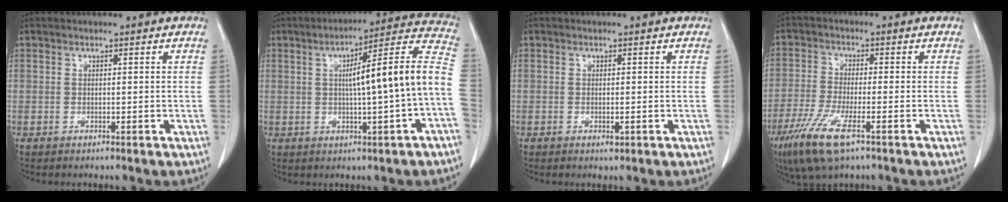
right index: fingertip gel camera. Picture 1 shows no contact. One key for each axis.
{"total": 13.9, "fx": -0.7, "fy": -0.1, "fz": 13.9, "tx": -0.189, "ty": 0.032, "tz": -0.011}
{"total": 0.9, "fx": -0.3, "fy": 0.3, "fz": 0.8, "tx": -0.014, "ty": -0.003, "tz": -0.003}
{"total": 9.1, "fx": -5.2, "fy": 1.6, "fz": 7.3, "tx": -0.154, "ty": -0.024, "tz": -0.094}